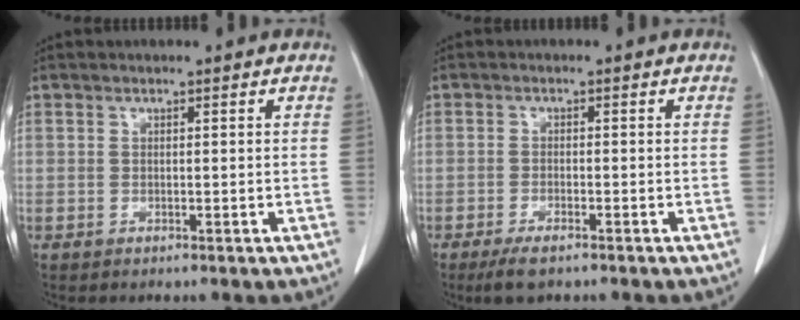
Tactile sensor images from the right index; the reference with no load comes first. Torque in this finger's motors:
{"motor_torque": [0.30, -0.22, 0.13, 0.04]}